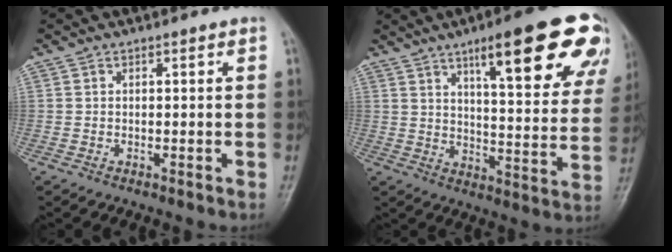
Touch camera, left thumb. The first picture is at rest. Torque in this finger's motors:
{"motor_torque": [2.58, 2.09, 1.73, -1.04, 0.15]}